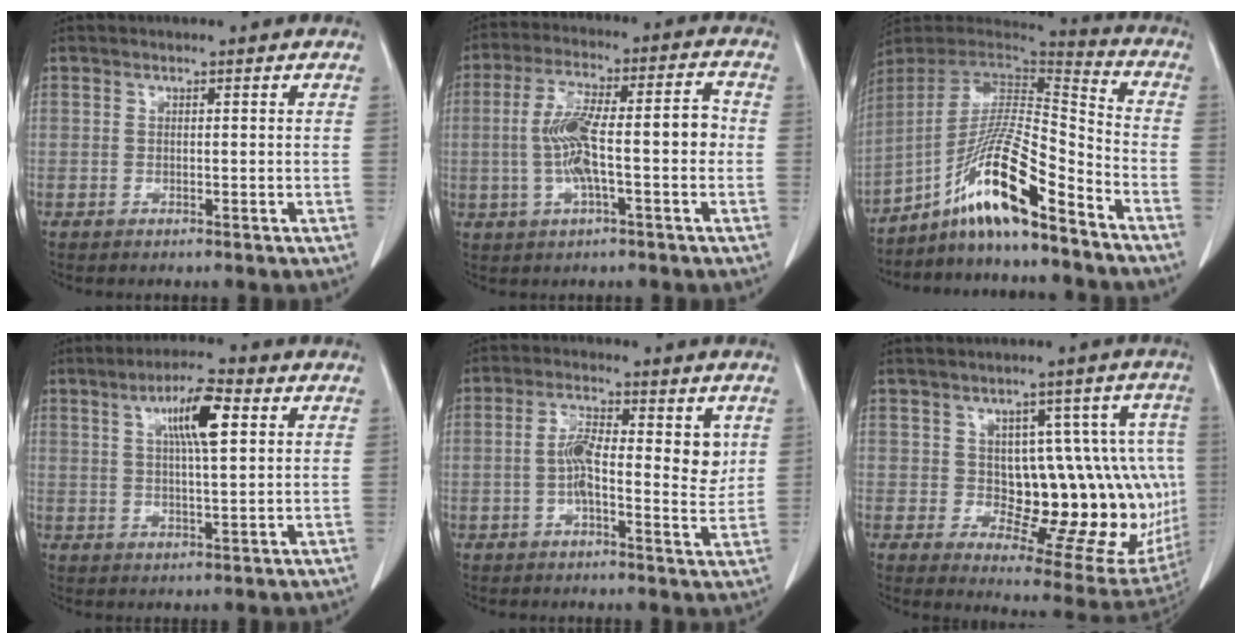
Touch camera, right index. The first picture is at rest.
{"total": 11.9, "force": [-1.2, 2.5, 11.5], "torque": [-0.207, 0.032, -0.019]}
{"total": 15.7, "force": [-10.4, 0.9, 11.8], "torque": [-0.216, 0.007, -0.188]}
{"total": 8.0, "force": [2.8, 1.1, 7.3], "torque": [-0.130, 0.009, 0.047]}
{"total": 9.2, "force": [1.2, 3.0, 8.7], "torque": [-0.143, 0.007, 0.011]}
{"total": 17.2, "force": [-0.1, 7.5, 15.5], "torque": [-0.159, 0.020, 0.016]}